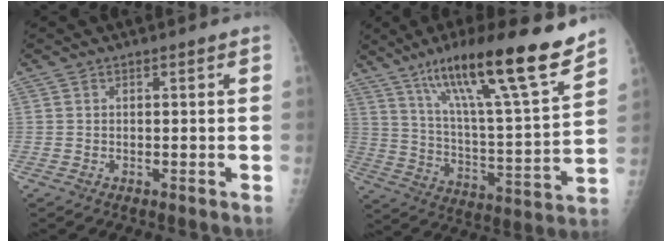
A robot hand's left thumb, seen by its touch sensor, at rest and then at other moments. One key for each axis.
{"total": 23.5, "fx": 16.1, "fy": 2.7, "fz": 16.9, "tx": -0.254, "ty": -0.062, "tz": 0.269}